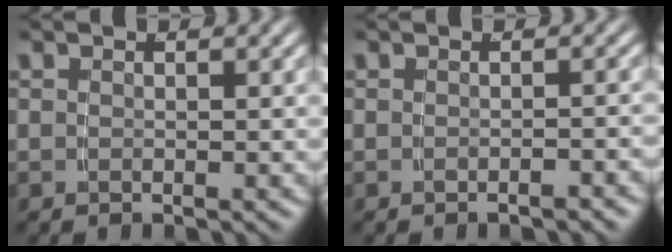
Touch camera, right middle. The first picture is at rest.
{"total": 0.9, "force": [-0.9, -0.1, 0.3], "torque": [-0.002, 0.006, -0.016]}